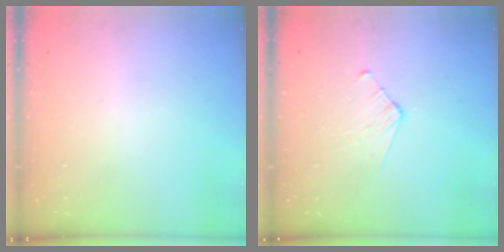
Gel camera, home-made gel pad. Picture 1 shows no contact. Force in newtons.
{"total": 3.9, "press": 3.9, "slide": 0.3}